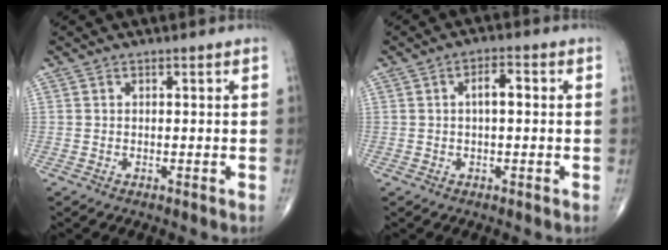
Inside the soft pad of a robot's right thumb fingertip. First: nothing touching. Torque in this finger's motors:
{"motor_torque": [1.55, 2.82, 0.81, 0.09, 0.00]}